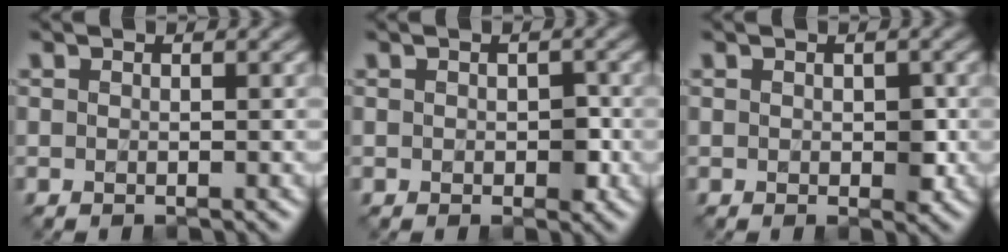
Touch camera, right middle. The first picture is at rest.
{"total": 1.6, "force": [-0.2, 1.0, 1.2], "torque": [-0.017, -0.004, -0.002]}
{"total": 1.6, "force": [-0.1, 1.0, 1.3], "torque": [-0.016, -0.004, 0.001]}